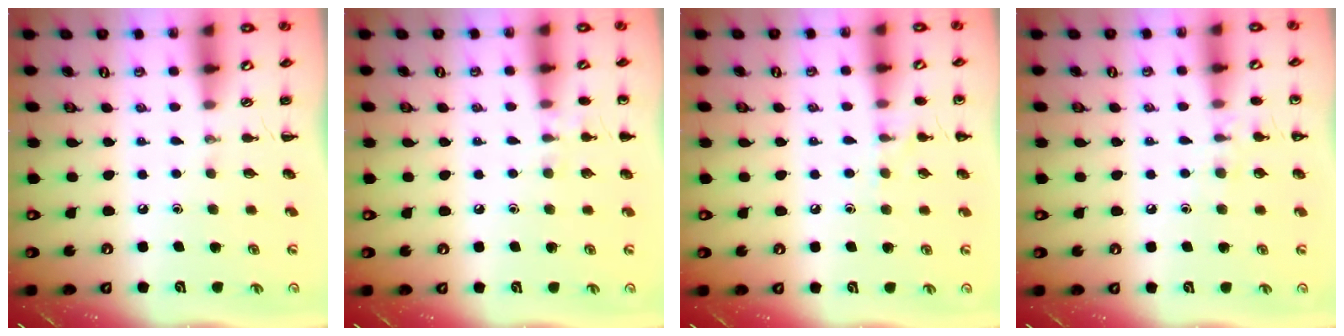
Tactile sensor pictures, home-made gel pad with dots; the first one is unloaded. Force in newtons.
{"total": 5.4, "press": 5.1, "slide": 1.6}
{"total": 7.7, "press": 7.4, "slide": 2.3}
{"total": 7.4, "press": 7.1, "slide": 2.1}